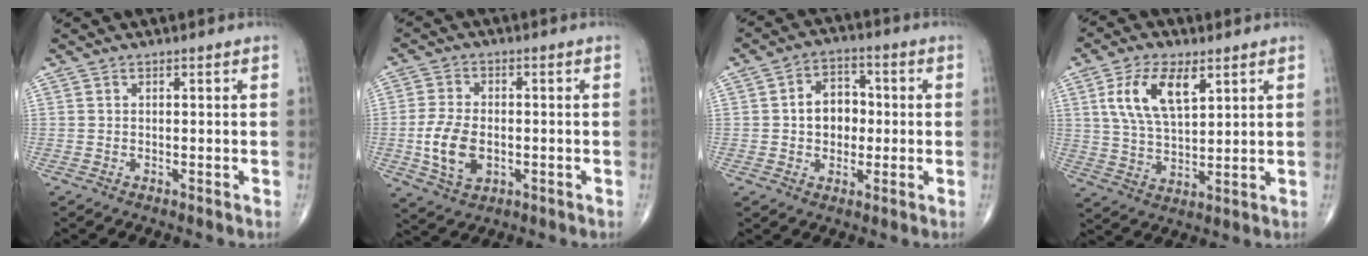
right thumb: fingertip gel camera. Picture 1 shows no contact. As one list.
[{"total": 9.1, "force": [-1.7, 5.7, 6.8], "torque": [-0.131, 0.000, -0.027]}, {"total": 8.2, "force": [0.0, 6.2, 5.3], "torque": [-0.046, 0.019, -0.006]}, {"total": 11.4, "force": [4.7, 5.5, 8.8], "torque": [-0.161, -0.014, 0.093]}]